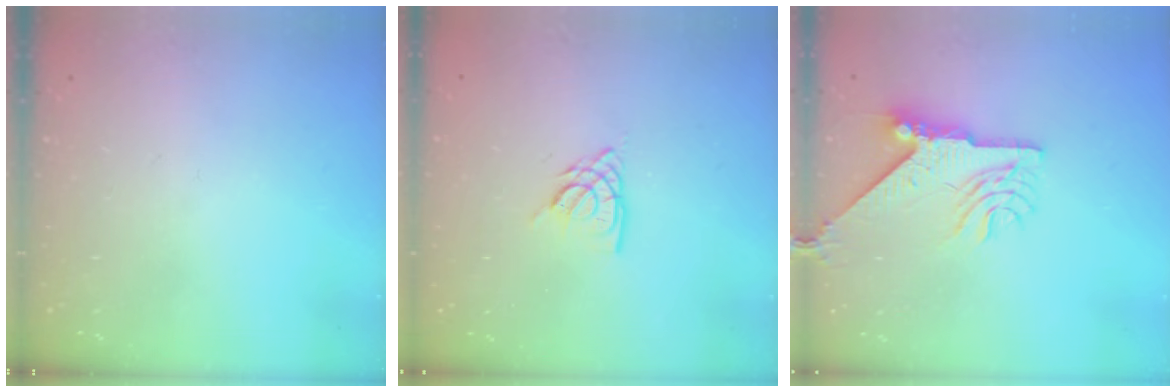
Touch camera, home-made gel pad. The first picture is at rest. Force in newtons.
{"total": 4.7, "press": 4.7, "slide": 0.4}
{"total": 9.4, "press": 9.4, "slide": 1.2}